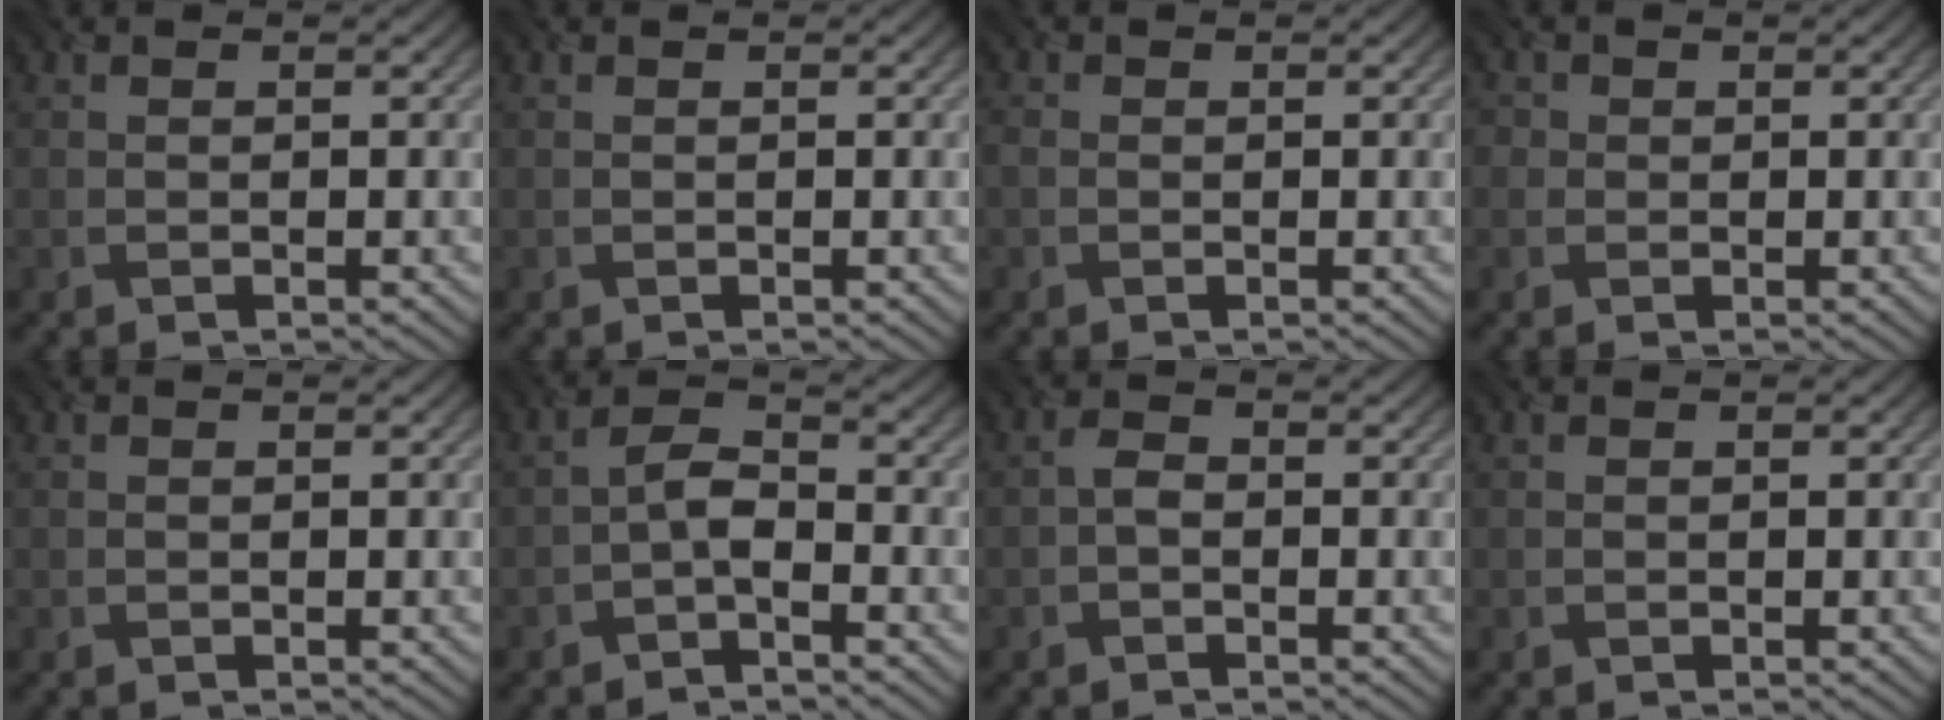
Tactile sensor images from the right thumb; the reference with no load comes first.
{"total": 0.0}
{"total": 1.1, "force": [-0.3, 0.9, 0.5], "torque": [-0.014, -0.001, -0.008]}
{"total": 1.3, "force": [0.3, 1.3, 0.3], "torque": [-0.006, 0.001, -0.003]}
{"total": 0.0}
{"total": 3.0, "force": [-1.6, 1.1, 2.2], "torque": [-0.041, 0.011, -0.039]}
{"total": 1.4, "force": [-0.7, 0.8, 0.9], "torque": [-0.019, 0.005, -0.016]}
{"total": 0.0}